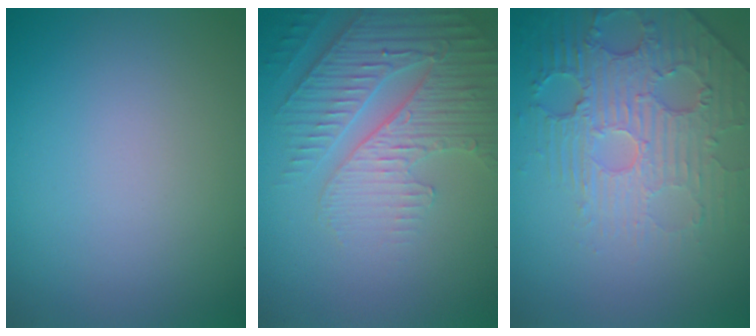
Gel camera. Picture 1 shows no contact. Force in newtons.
{"total": 4.9, "press": 4.5, "slide": 2.0}
{"total": 4.4, "press": 4.0, "slide": 1.7}